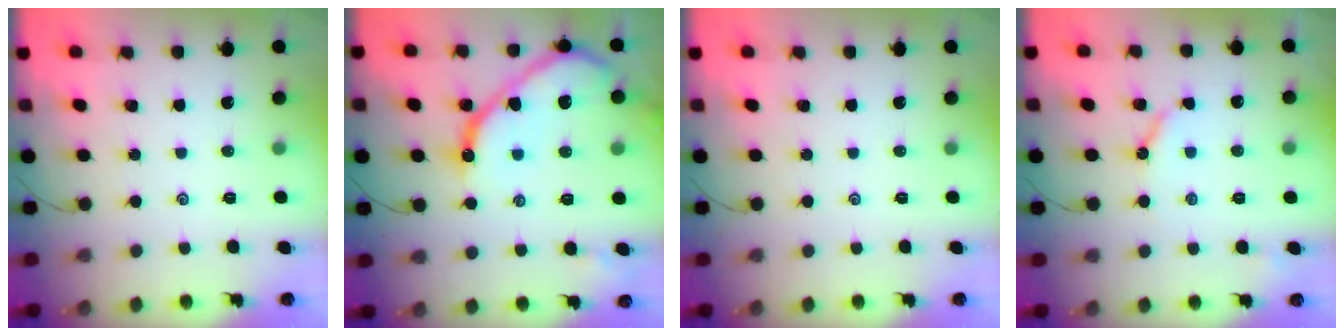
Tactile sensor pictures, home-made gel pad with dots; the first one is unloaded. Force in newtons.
{"total": 14.3, "press": 14.3, "slide": 1.2}
{"total": 0.0}
{"total": 5.2, "press": 5.2, "slide": 0.2}